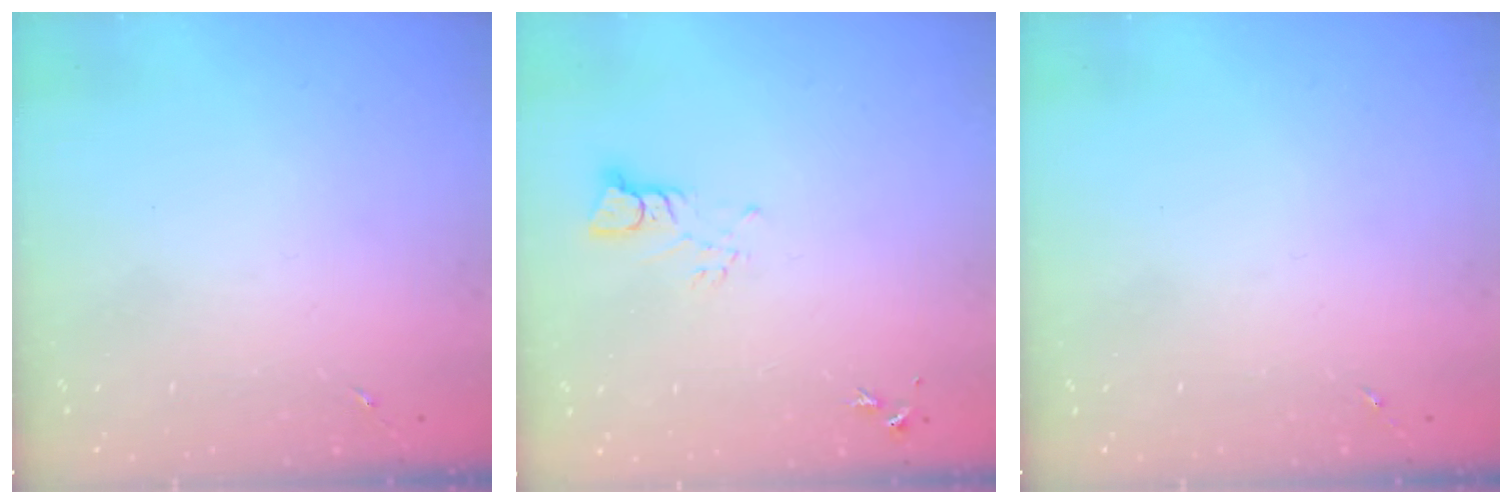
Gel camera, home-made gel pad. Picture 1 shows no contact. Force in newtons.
{"total": 3.1, "press": 3.1, "slide": 0.3}
{"total": 0.0}